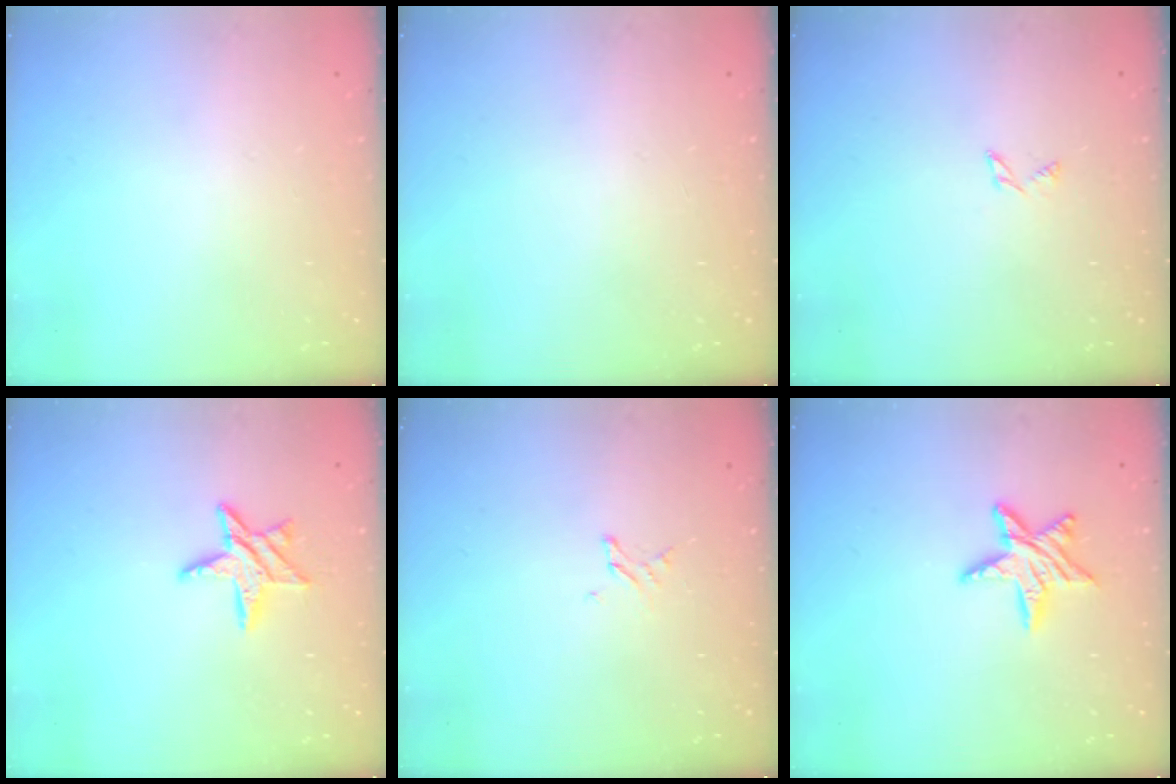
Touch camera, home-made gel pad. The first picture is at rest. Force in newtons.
{"total": 0.0}
{"total": 1.8, "press": 1.7, "slide": 0.3}
{"total": 9.0, "press": 9.0, "slide": 0.4}
{"total": 1.6, "press": 1.6, "slide": 0.2}
{"total": 10.1, "press": 10.1, "slide": 0.5}